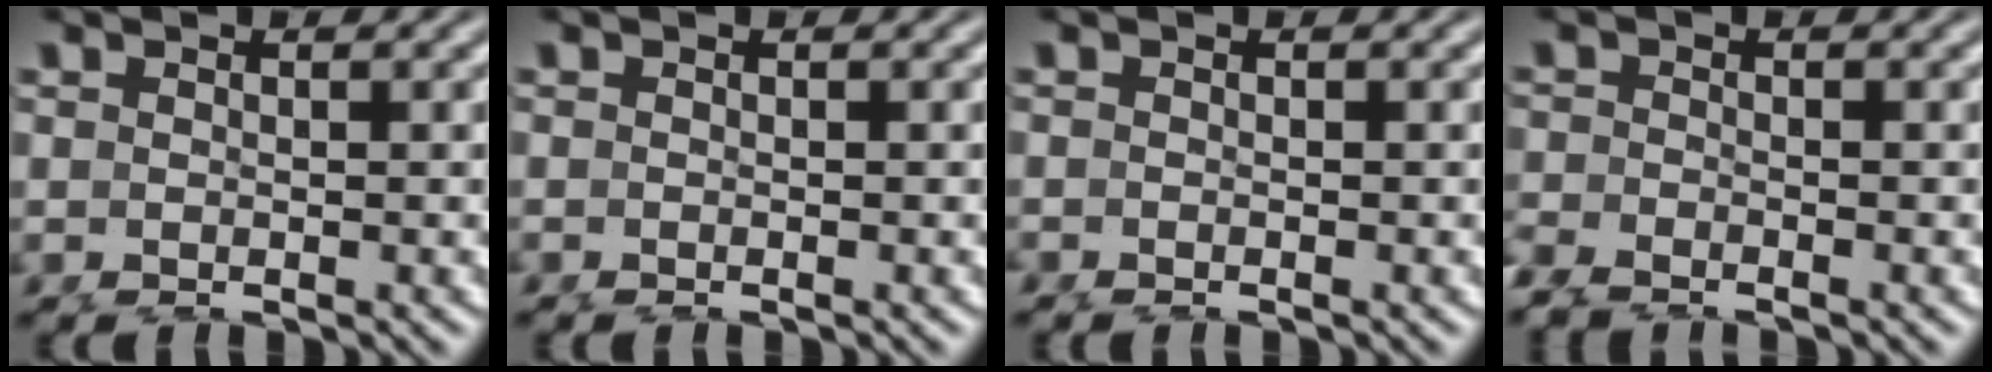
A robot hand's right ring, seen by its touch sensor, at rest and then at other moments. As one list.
[{"total": 0.5, "force": [-0.4, -0.3, -0.1], "torque": [0.004, -0.003, -0.007]}, {"total": 0.7, "force": [-0.7, -0.1, -0.1], "torque": [0.004, -0.007, -0.011]}, {"total": 2.2, "force": [-2.1, 0.7, 0.4], "torque": [-0.005, -0.009, -0.037]}]